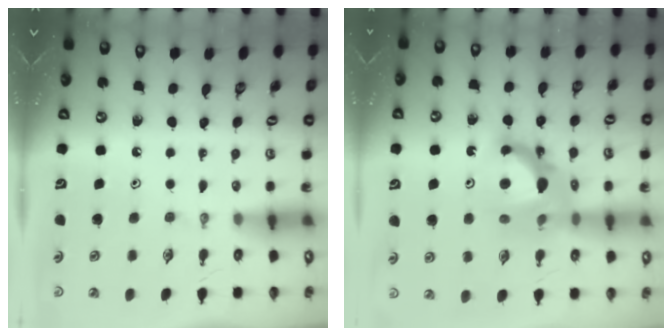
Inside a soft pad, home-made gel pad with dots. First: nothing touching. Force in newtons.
{"total": 12.6, "press": 12.4, "slide": 2.4}